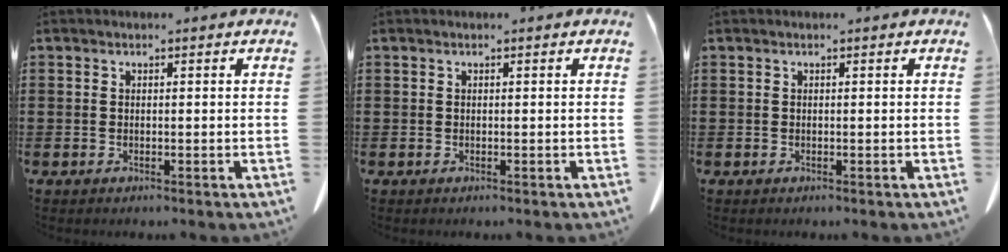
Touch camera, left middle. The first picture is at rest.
{"total": 0.0}
{"total": 0.0}